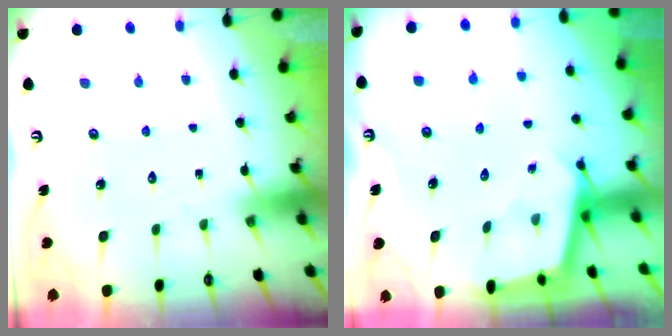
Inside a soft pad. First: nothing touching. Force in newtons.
{"total": 2.3, "press": 2.3, "slide": 0.2}